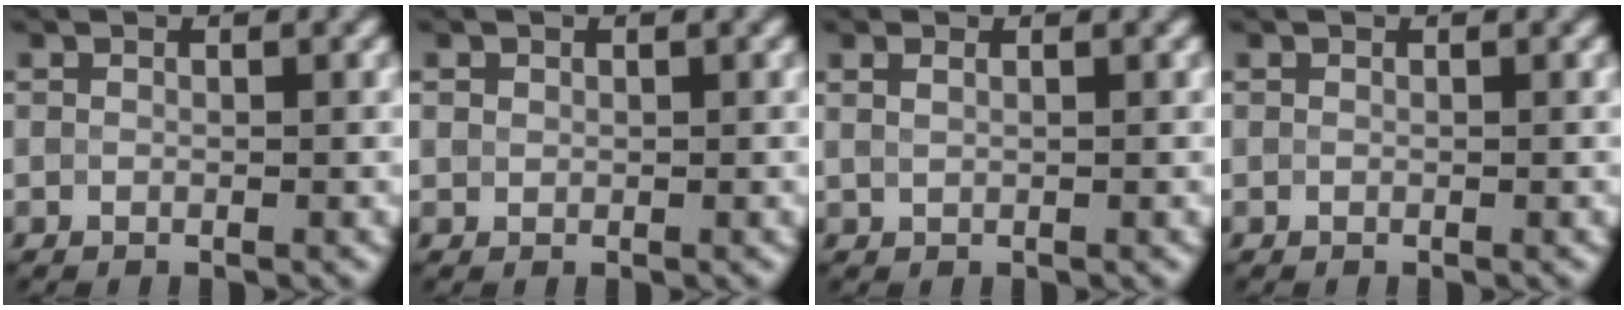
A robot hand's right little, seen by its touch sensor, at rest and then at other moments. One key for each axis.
{"total": 0.7, "fx": 0.4, "fy": 0.5, "fz": 0.0, "tx": 0.004, "ty": -0.001, "tz": 0.009}
{"total": 1.1, "fx": 0.8, "fy": 0.5, "fz": 0.6, "tx": -0.015, "ty": 0.000, "tz": 0.014}
{"total": 0.0}